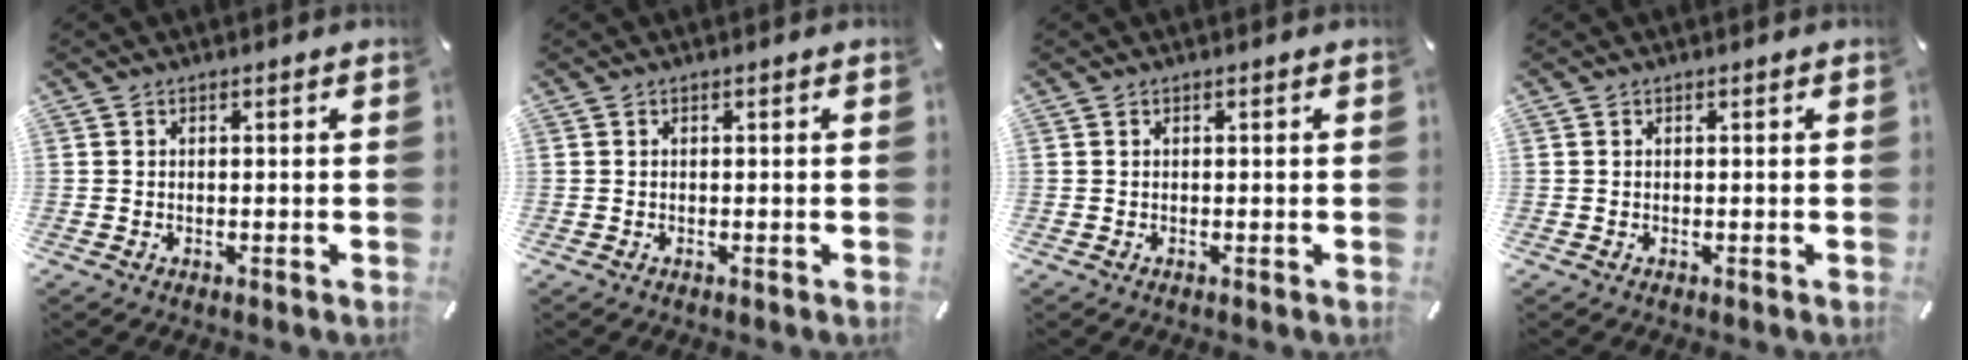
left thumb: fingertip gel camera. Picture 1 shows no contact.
{"total": 0.0}
{"total": 0.0}
{"total": 0.0}